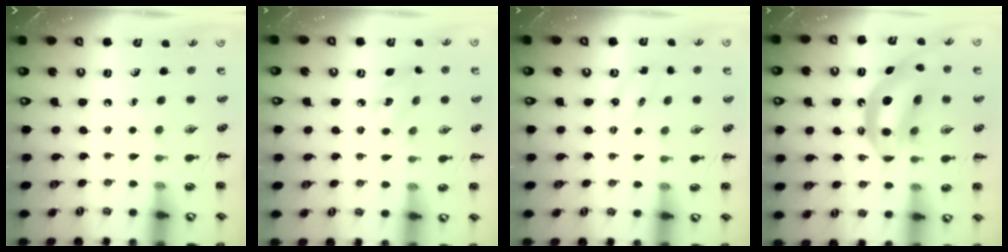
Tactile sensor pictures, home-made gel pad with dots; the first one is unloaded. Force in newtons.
{"total": 3.7, "press": 3.6, "slide": 0.7}
{"total": 2.2, "press": 2.1, "slide": 0.6}
{"total": 13.2, "press": 12.8, "slide": 3.5}